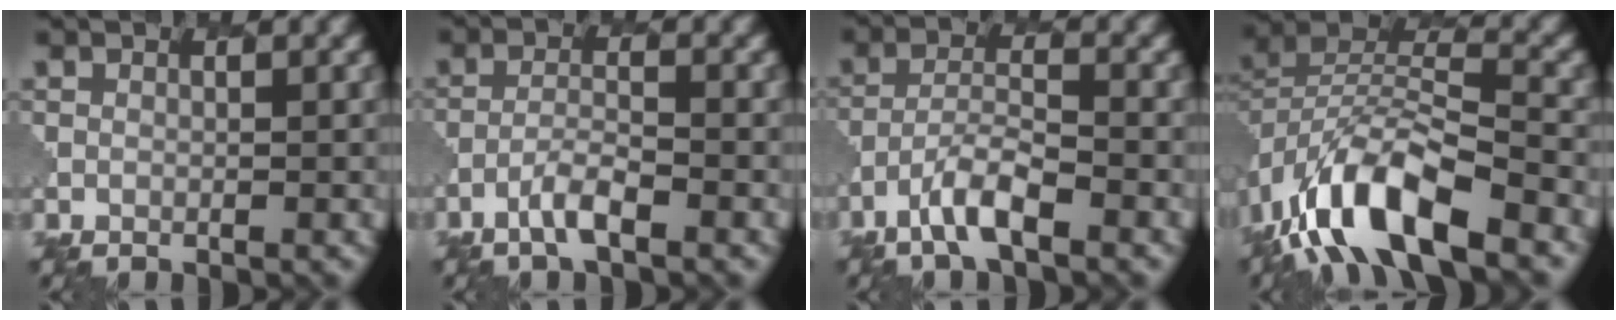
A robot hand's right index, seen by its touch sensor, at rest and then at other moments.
{"total": 2.7, "force": [-1.8, 0.5, 1.9], "torque": [-0.042, 0.003, -0.042]}
{"total": 4.2, "force": [-2.8, 1.1, 2.9], "torque": [-0.057, 0.000, -0.060]}
{"total": 11.0, "force": [-6.5, 4.4, 7.6], "torque": [-0.137, 0.002, -0.131]}